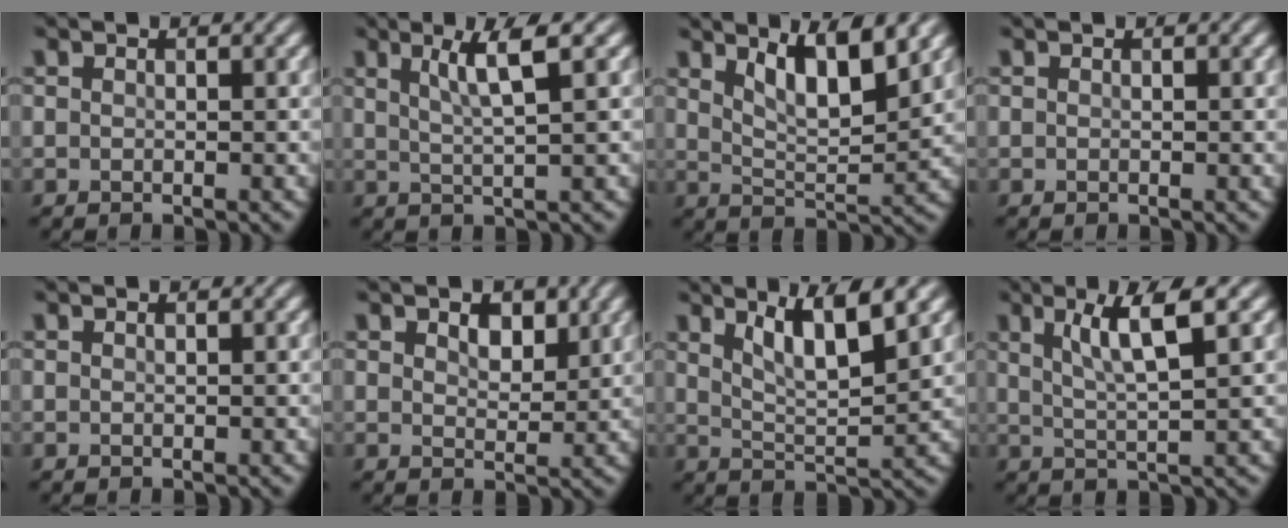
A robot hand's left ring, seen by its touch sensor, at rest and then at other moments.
{"total": 3.7, "force": [1.6, 0.5, 3.3], "torque": [-0.051, 0.001, 0.030]}
{"total": 5.7, "force": [3.4, 1.5, 4.3], "torque": [-0.069, 0.000, 0.055]}
{"total": 0.0}
{"total": 0.0}
{"total": 2.4, "force": [1.3, 1.4, 1.5], "torque": [-0.028, -0.001, 0.020]}
{"total": 5.0, "force": [3.1, 1.0, 3.8], "torque": [-0.064, 0.000, 0.053]}
{"total": 4.9, "force": [2.1, 0.8, 4.4], "torque": [-0.079, 0.000, 0.038]}